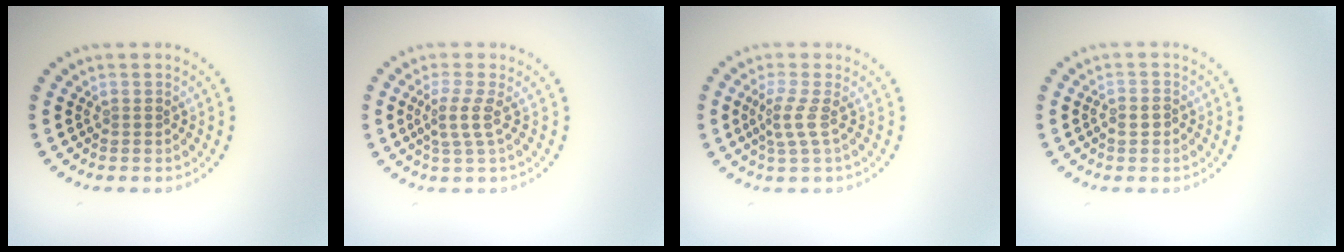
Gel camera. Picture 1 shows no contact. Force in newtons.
{"total": 2.2, "press": 1.6, "slide": 1.5}
{"total": 2.1, "press": 1.5, "slide": 1.5}
{"total": 1.6, "press": 1.4, "slide": 0.6}